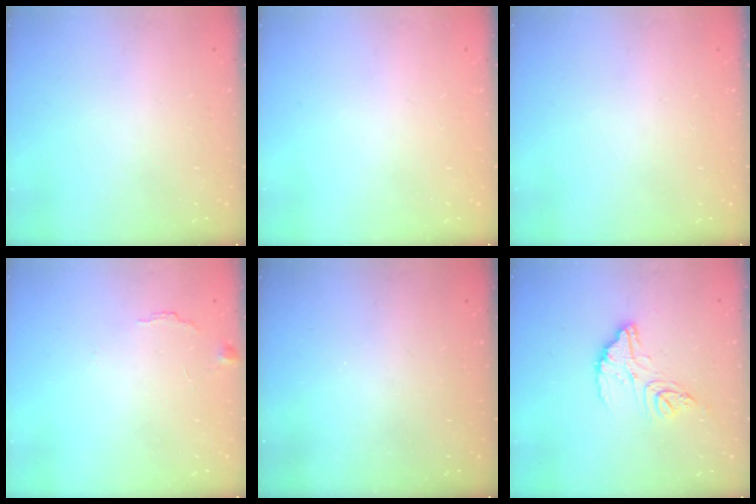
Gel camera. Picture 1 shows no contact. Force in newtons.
{"total": 0.0}
{"total": 0.0}
{"total": 7.0, "press": 7.0, "slide": 0.6}
{"total": 3.3, "press": 3.3, "slide": 0.1}
{"total": 13.0, "press": 12.9, "slide": 1.2}